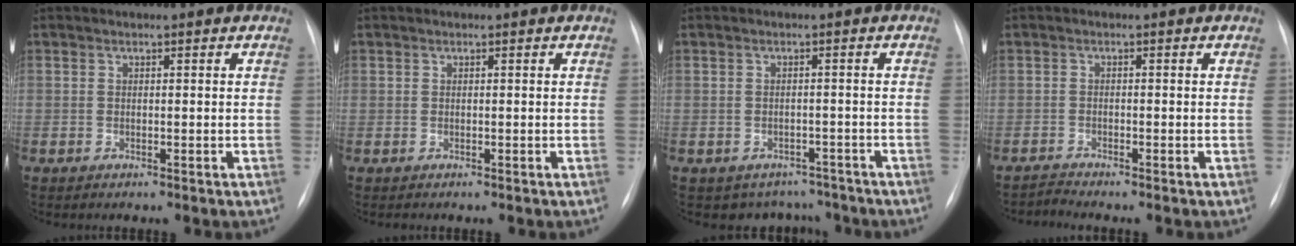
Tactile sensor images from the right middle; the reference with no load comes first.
{"total": 0.7, "force": [-0.3, 0.6, -0.1], "torque": [0.004, 0.007, -0.008]}
{"total": 5.5, "force": [-4.6, 3.1, -0.1], "torque": [0.013, 0.022, -0.053]}
{"total": 1.4, "force": [-1.2, -0.4, -0.5], "torque": [0.017, -0.009, -0.021]}